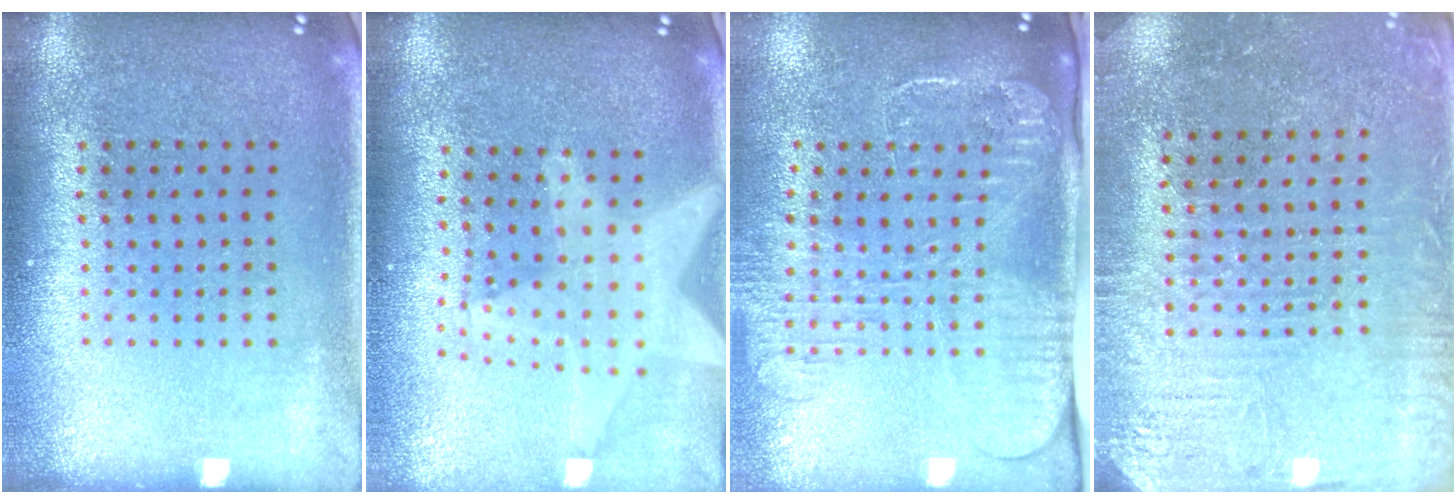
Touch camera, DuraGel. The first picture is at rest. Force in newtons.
{"total": 1.9, "press": 1.6, "slide": 1.0}
{"total": 2.6, "press": 2.1, "slide": 1.6}
{"total": 3.1, "press": 3.1, "slide": 0.7}